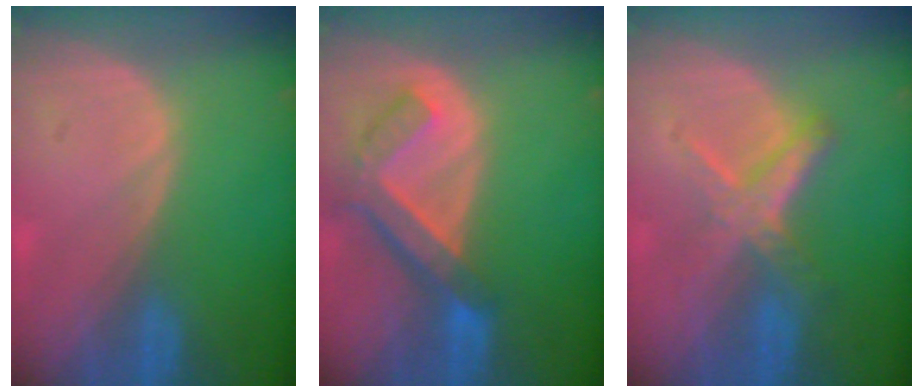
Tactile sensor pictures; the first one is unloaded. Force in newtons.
{"total": 7.4, "press": 6.4, "slide": 3.6}
{"total": 5.9, "press": 5.4, "slide": 2.2}